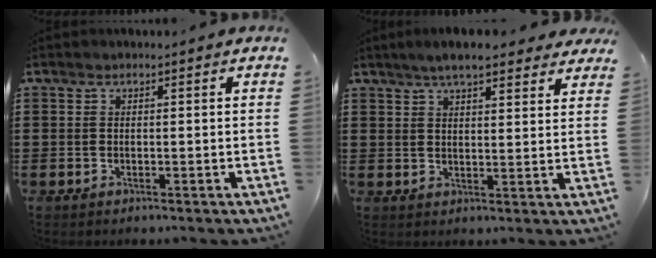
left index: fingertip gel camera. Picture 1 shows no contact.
{"total": 5.8, "force": [5.0, 1.0, 2.8], "torque": [-0.067, -0.004, 0.091]}